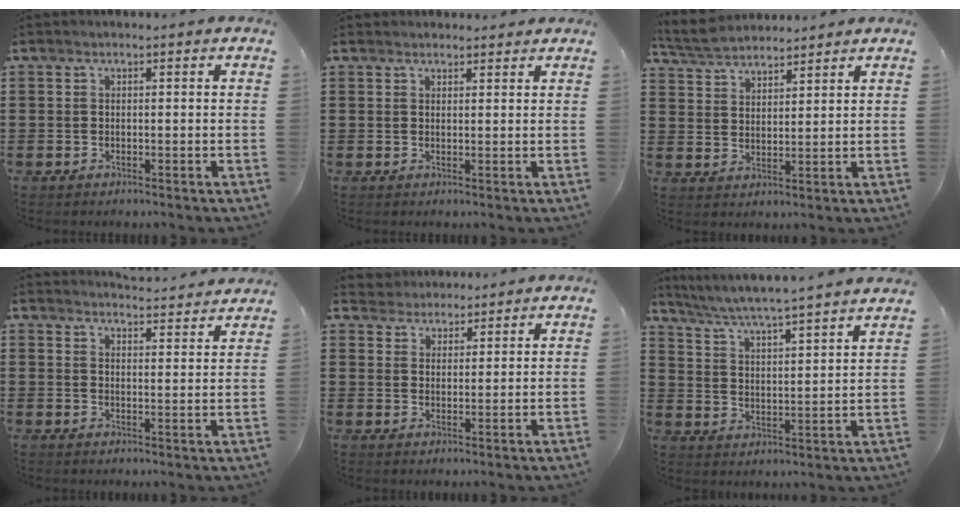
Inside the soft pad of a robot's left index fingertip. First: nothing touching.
{"total": 1.6, "force": [1.5, 0.4, 0.0], "torque": [-0.003, 0.002, 0.030]}
{"total": 4.7, "force": [4.5, 1.1, 0.9], "torque": [-0.036, -0.009, 0.083]}
{"total": 3.8, "force": [3.7, -0.3, 0.2], "torque": [-0.008, -0.026, 0.065]}
{"total": 3.2, "force": [2.9, 1.2, -0.8], "torque": [0.001, -0.003, 0.055]}
{"total": 4.5, "force": [4.2, -1.0, 1.2], "torque": [-0.044, -0.036, 0.064]}